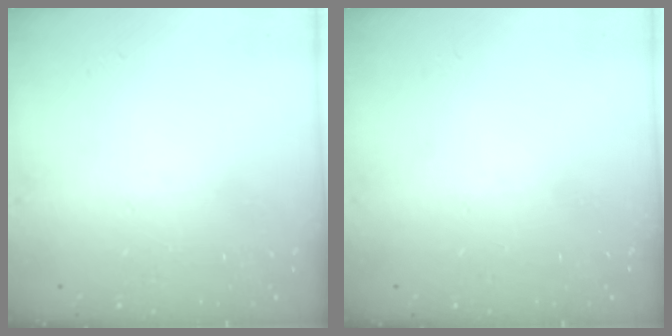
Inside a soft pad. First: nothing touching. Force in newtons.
{"total": 0.0}